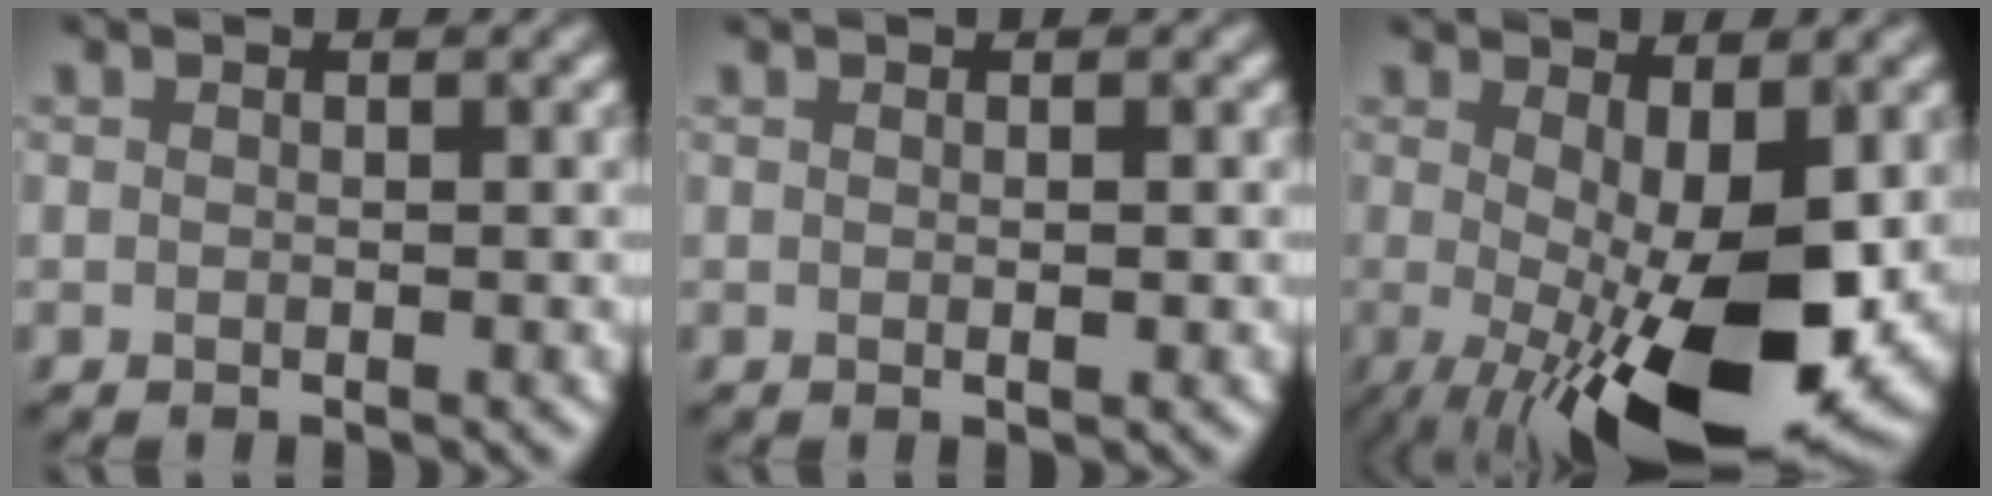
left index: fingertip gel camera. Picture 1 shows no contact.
{"total": 1.0, "force": [0.1, 0.3, 0.9], "torque": [-0.011, 0.003, 0.000]}
{"total": 12.9, "force": [-2.3, 4.3, 11.9], "torque": [-0.179, -0.022, -0.026]}